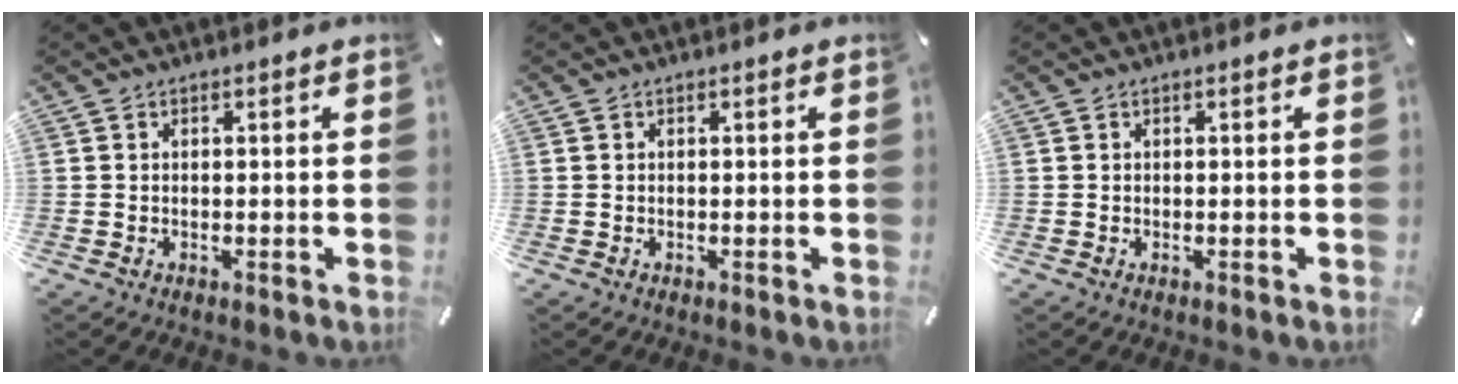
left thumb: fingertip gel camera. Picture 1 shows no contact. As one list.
[{"total": 0.0}, {"total": 0.0}]